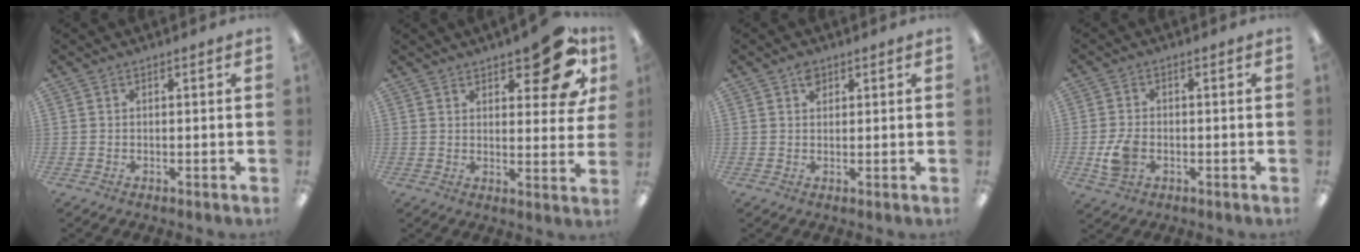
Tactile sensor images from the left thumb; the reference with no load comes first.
{"total": 13.6, "force": [8.6, 5.4, 9.1], "torque": [-0.102, -0.051, 0.140]}
{"total": 2.2, "force": [1.3, 1.4, 1.0], "torque": [-0.013, -0.002, 0.023]}
{"total": 5.6, "force": [-1.3, 3.9, 3.9], "torque": [-0.081, -0.001, -0.028]}